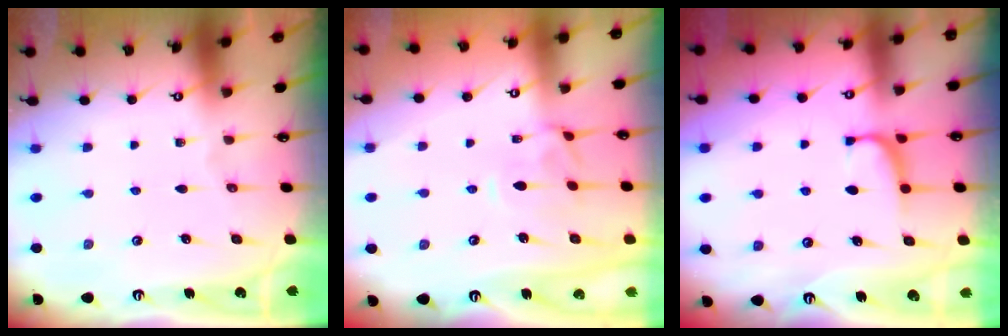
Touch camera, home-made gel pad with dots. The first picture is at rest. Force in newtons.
{"total": 0.7, "press": 0.3, "slide": 0.6}
{"total": 0.8, "press": 0.6, "slide": 0.5}